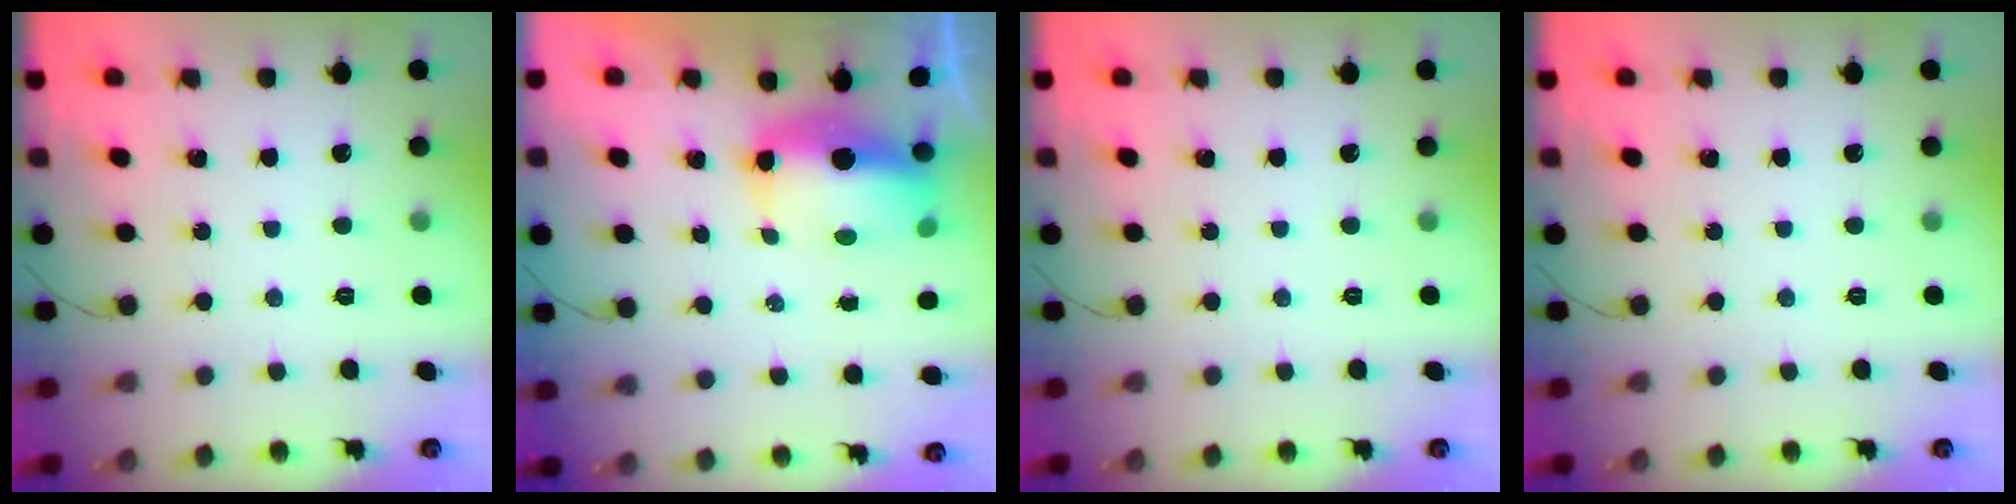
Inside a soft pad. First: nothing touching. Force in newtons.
{"total": 8.9, "press": 8.7, "slide": 1.8}
{"total": 0.0}
{"total": 0.0}